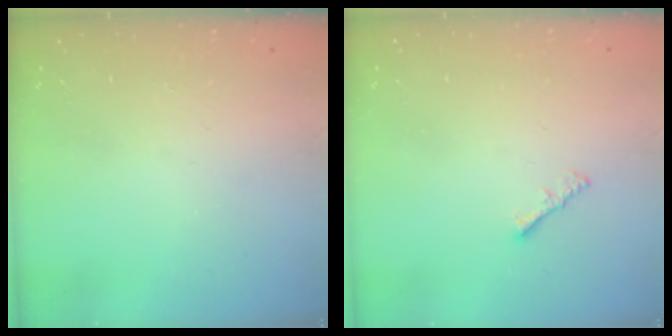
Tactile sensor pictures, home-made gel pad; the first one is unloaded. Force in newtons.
{"total": 1.3, "press": 1.3, "slide": 0.4}